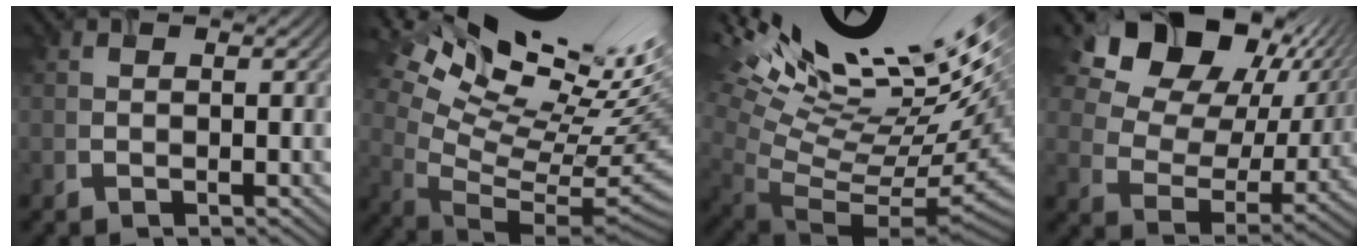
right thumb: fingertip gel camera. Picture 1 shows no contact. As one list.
[{"total": 18.7, "force": [11.3, 7.4, 12.9], "torque": [-0.218, 0.044, 0.231]}, {"total": 18.3, "force": [10.0, 6.4, 13.9], "torque": [-0.210, 0.034, 0.204]}, {"total": 18.9, "force": [10.0, 12.3, 10.3], "torque": [-0.222, 0.054, 0.189]}]